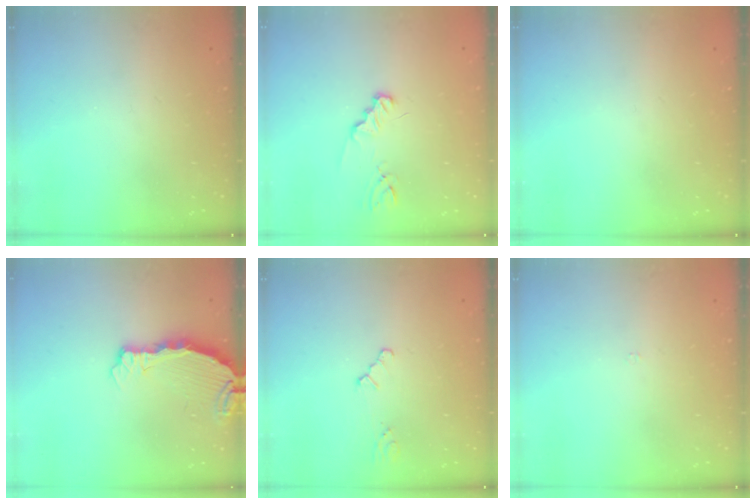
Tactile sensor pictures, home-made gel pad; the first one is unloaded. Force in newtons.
{"total": 1.9, "press": 1.9, "slide": 0.2}
{"total": 0.0}
{"total": 3.8, "press": 3.8, "slide": 0.4}
{"total": 0.9, "press": 0.8, "slide": 0.2}
{"total": 1.8, "press": 1.7, "slide": 0.3}